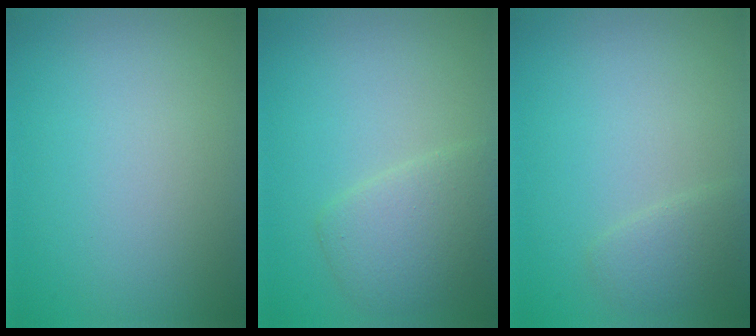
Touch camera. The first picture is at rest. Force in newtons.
{"total": 3.2, "press": 3.2, "slide": 0.2}
{"total": 1.6, "press": 1.6, "slide": 0.1}